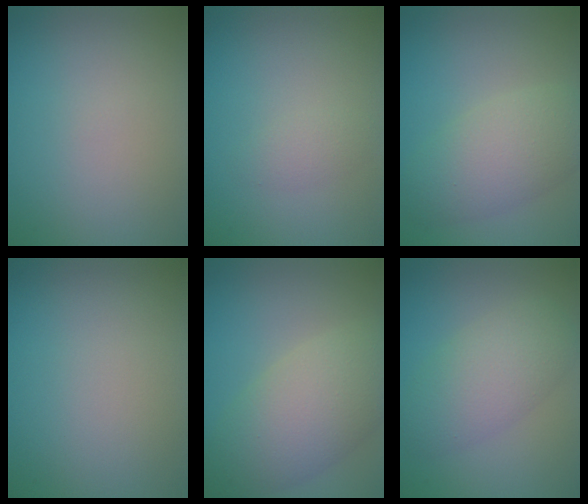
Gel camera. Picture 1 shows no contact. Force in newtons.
{"total": 1.3, "press": 1.3, "slide": 0.1}
{"total": 5.3, "press": 5.3, "slide": 0.3}
{"total": 0.0}
{"total": 7.6, "press": 7.5, "slide": 0.6}
{"total": 5.0, "press": 5.0, "slide": 0.2}